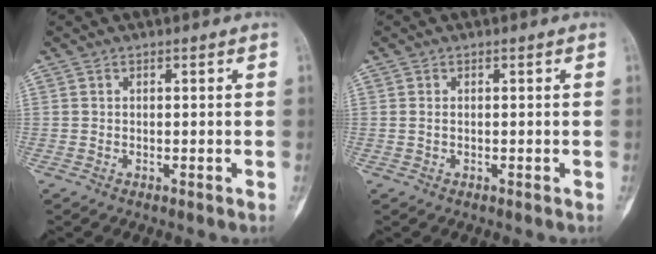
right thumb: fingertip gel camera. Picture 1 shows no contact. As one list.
[{"total": 0.6, "force": [0.1, 0.4, 0.5], "torque": [-0.014, 0.000, 0.003]}]